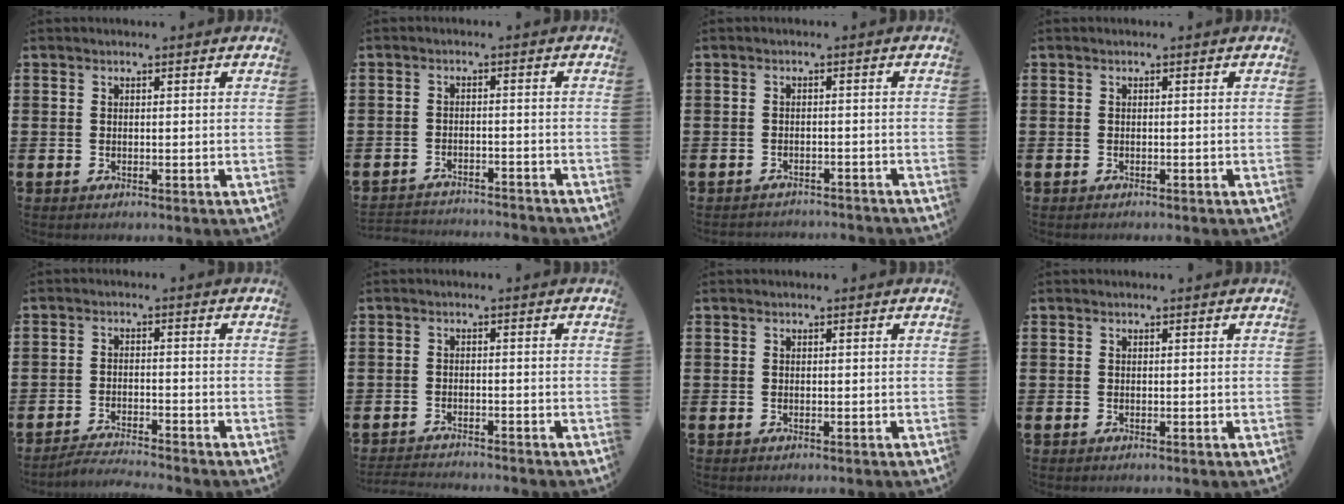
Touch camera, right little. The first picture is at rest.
{"total": 2.6, "force": [-2.5, 0.0, -0.2], "torque": [-0.002, 0.002, -0.056]}
{"total": 1.5, "force": [-1.5, 0.0, -0.2], "torque": [-0.002, 0.004, -0.032]}
{"total": 0.0}
{"total": 2.5, "force": [-2.4, -0.3, 0.2], "torque": [-0.005, 0.003, -0.051]}
{"total": 1.7, "force": [-1.7, -0.1, 0.0], "torque": [-0.002, 0.003, -0.036]}
{"total": 0.0}
{"total": 0.0}